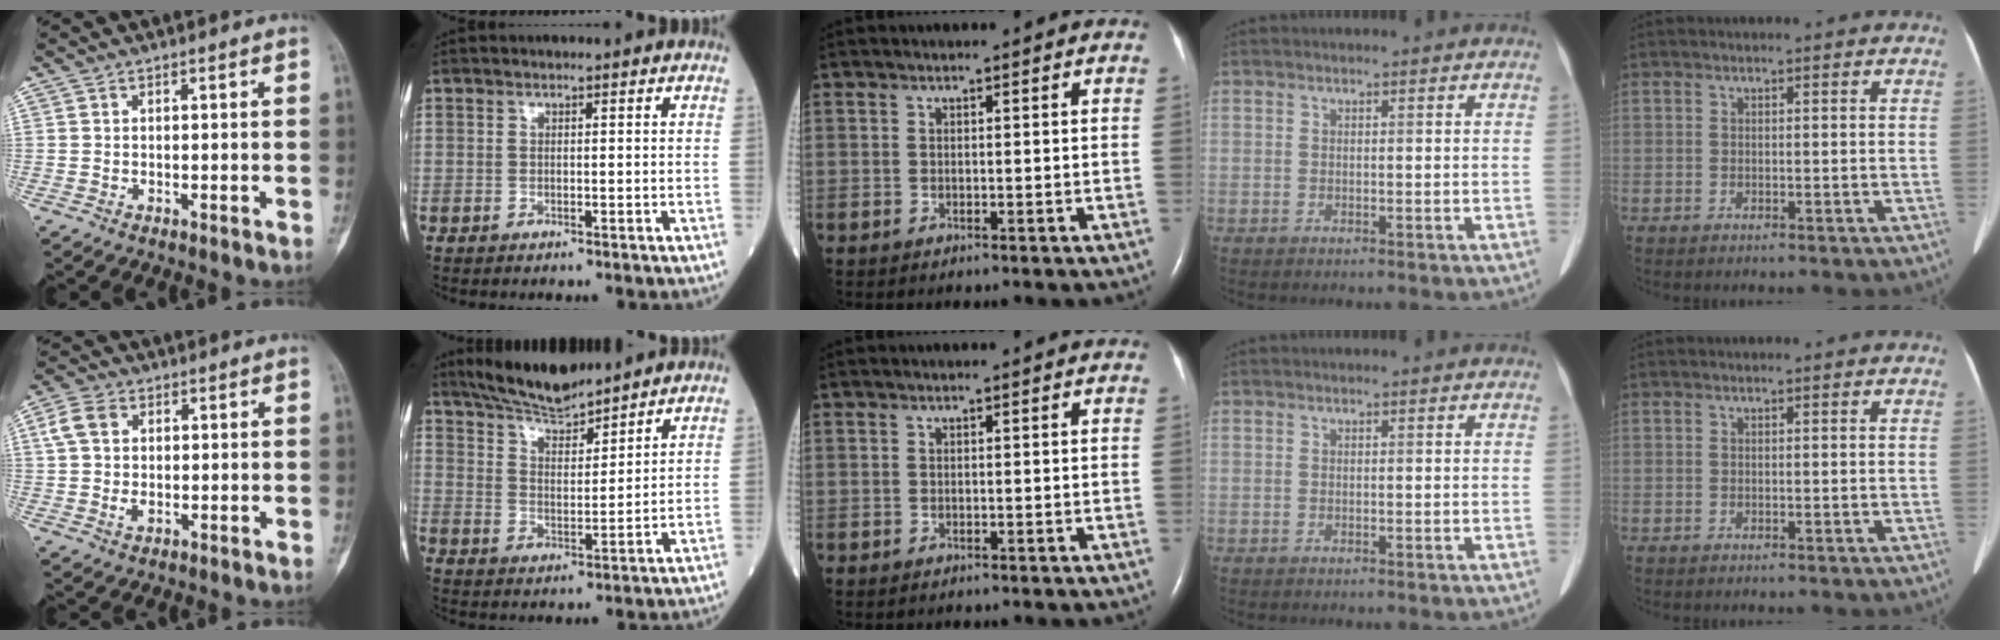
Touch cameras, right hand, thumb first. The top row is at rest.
{"thumb": {"total": 6.4, "force": [1.1, 4.5, 4.3], "torque": [-0.085, 0.006, 0.021]}, "index": {"total": 9.6, "force": [8.8, 1.2, 3.7], "torque": [-0.072, 0.000, 0.164]}}